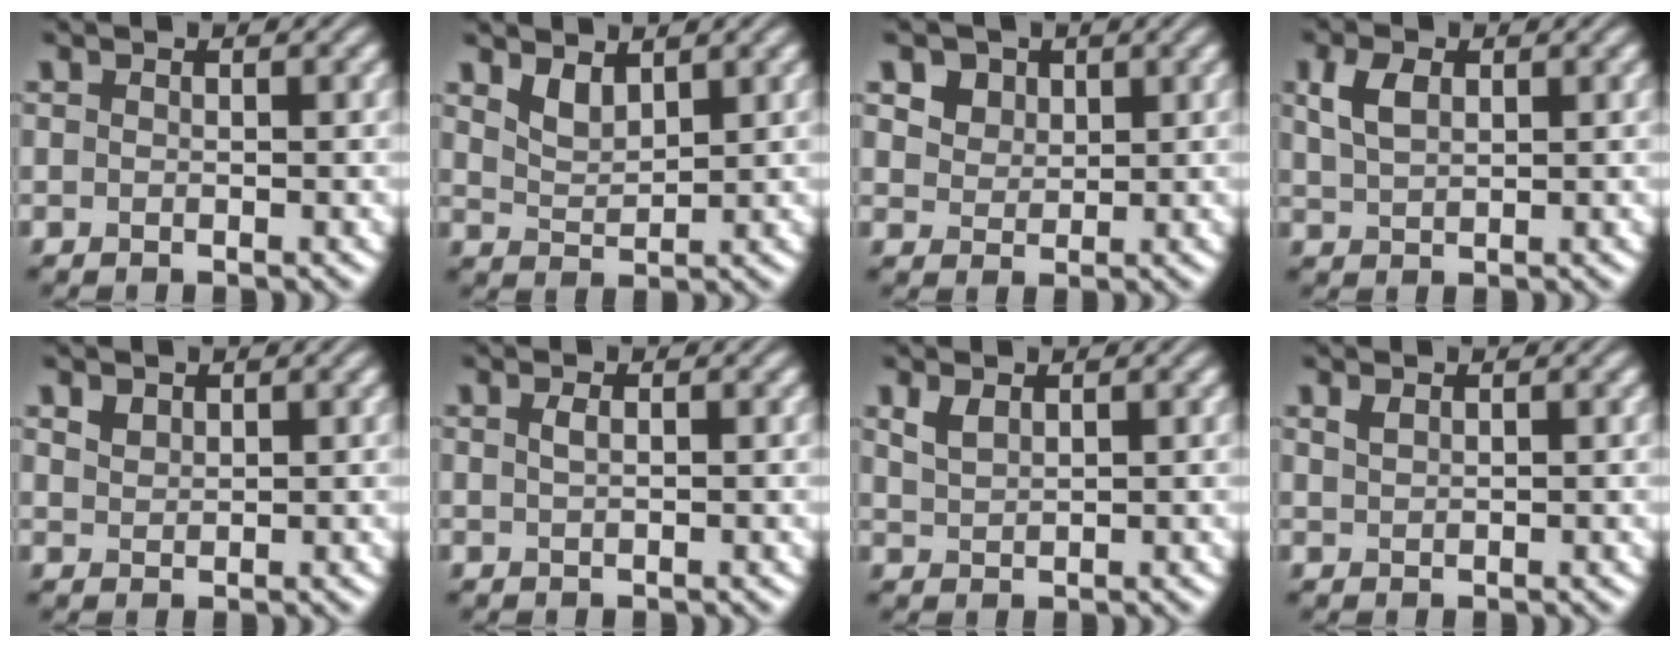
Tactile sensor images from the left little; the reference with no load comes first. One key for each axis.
{"total": 2.2, "fx": 1.6, "fy": 0.9, "fz": 1.1, "tx": -0.026, "ty": -0.006, "tz": 0.036}
{"total": 6.0, "fx": 3.5, "fy": 4.1, "fz": 2.6, "tx": -0.070, "ty": 0.008, "tz": 0.056}
{"total": 2.9, "fx": 1.2, "fy": 1.7, "fz": 2.0, "tx": -0.047, "ty": 0.005, "tz": 0.027}
{"total": 1.2, "fx": 0.9, "fy": 0.7, "fz": 0.3, "tx": -0.009, "ty": 0.001, "tz": 0.021}
{"total": 0.8, "fx": 0.3, "fy": 0.3, "fz": 0.7, "tx": -0.016, "ty": 0.004, "tz": 0.007}
{"total": 1.5, "fx": 1.0, "fy": 0.6, "fz": 0.8, "tx": -0.022, "ty": 0.002, "tz": 0.026}
{"total": 0.8, "fx": 0.6, "fy": 0.3, "fz": 0.4, "tx": -0.013, "ty": 0.002, "tz": 0.015}